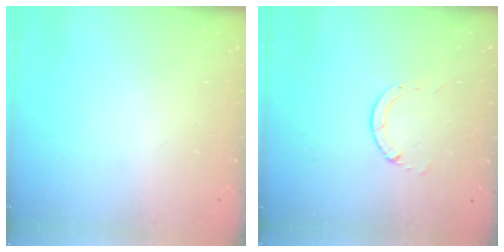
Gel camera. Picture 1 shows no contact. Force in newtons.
{"total": 1.3, "press": 1.3, "slide": 0.2}